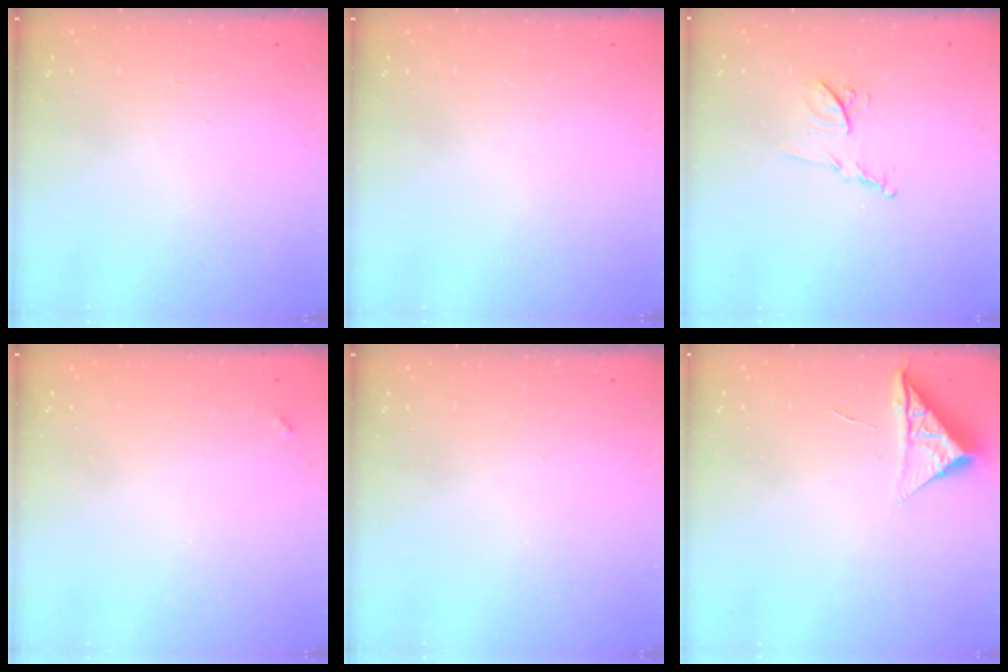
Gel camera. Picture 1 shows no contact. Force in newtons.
{"total": 0.0}
{"total": 8.7, "press": 8.7, "slide": 0.4}
{"total": 3.5, "press": 3.5, "slide": 0.2}
{"total": 0.0}
{"total": 6.5, "press": 6.5, "slide": 0.3}